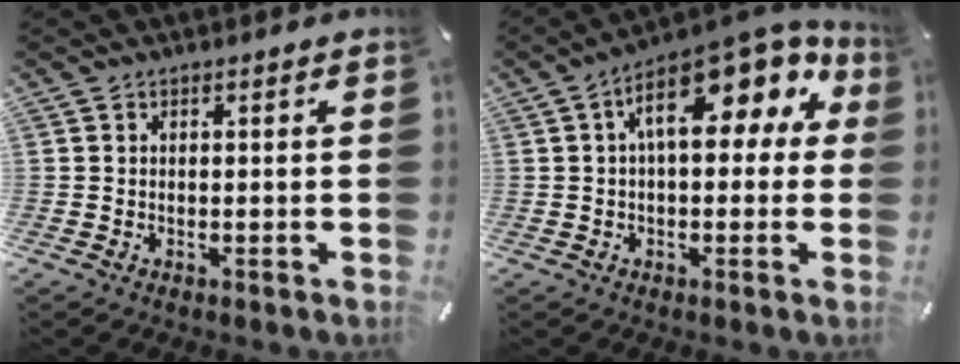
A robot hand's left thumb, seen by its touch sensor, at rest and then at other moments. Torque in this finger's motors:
{"motor_torque": [0.00, 1.57, 2.19, -0.57, 0.20]}